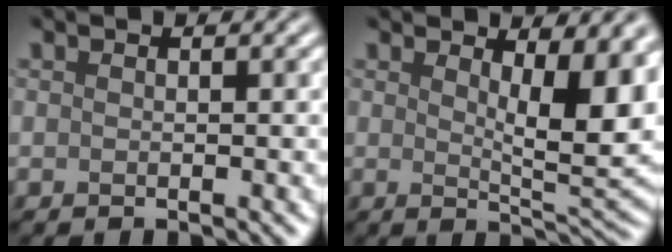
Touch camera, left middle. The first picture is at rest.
{"total": 7.0, "force": [2.3, 2.2, 6.3], "torque": [-0.086, -0.011, 0.041]}